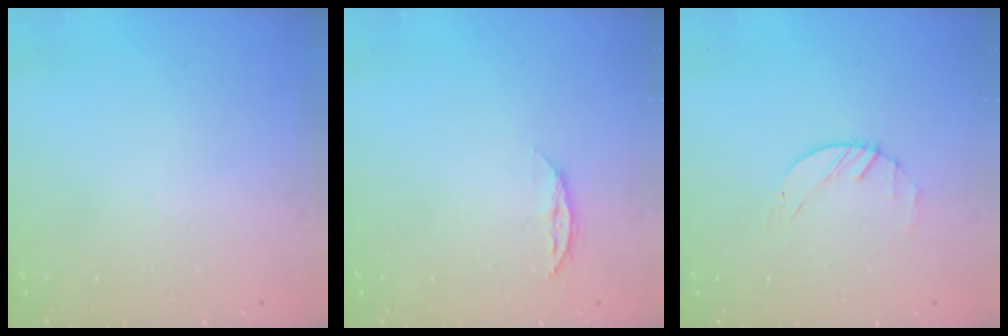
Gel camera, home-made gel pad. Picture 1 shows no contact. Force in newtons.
{"total": 5.1, "press": 5.1, "slide": 0.7}
{"total": 1.4, "press": 1.3, "slide": 0.2}